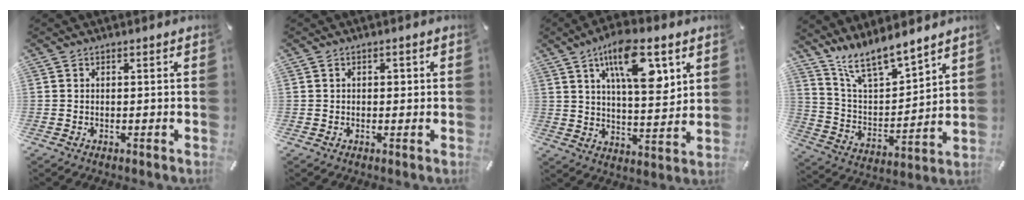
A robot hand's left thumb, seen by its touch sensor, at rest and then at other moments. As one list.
[{"total": 1.4, "force": [0.1, 1.1, 1.0], "torque": [-0.020, 0.008, -0.002]}, {"total": 15.6, "force": [7.9, 6.5, 11.8], "torque": [-0.184, -0.024, 0.130]}, {"total": 10.8, "force": [10.5, 1.9, 2.1], "torque": [-0.069, -0.090, 0.194]}]